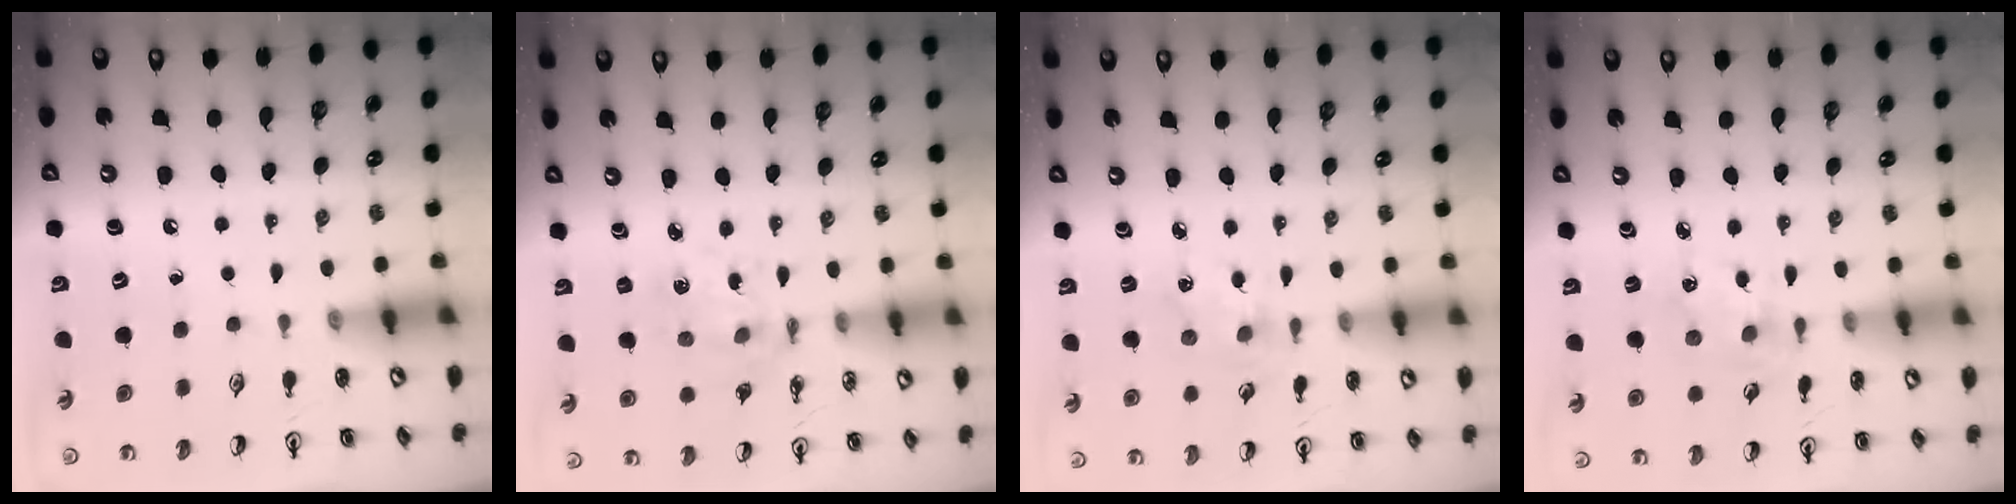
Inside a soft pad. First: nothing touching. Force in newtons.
{"total": 2.4, "press": 2.4, "slide": 0.5}
{"total": 2.3, "press": 2.3, "slide": 0.4}
{"total": 2.5, "press": 2.4, "slide": 0.6}